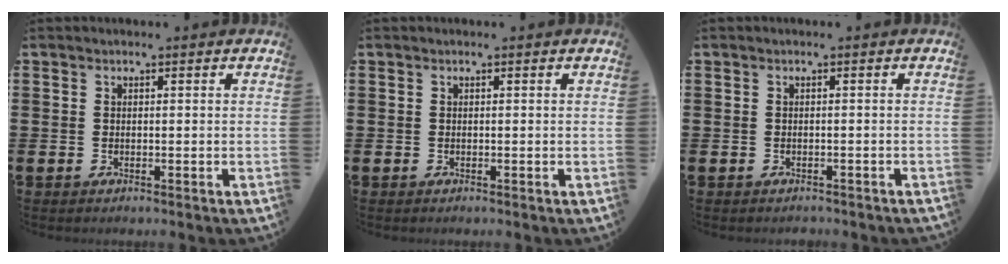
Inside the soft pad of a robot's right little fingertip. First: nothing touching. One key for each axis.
{"total": 0.0}
{"total": 0.5, "fx": -0.5, "fy": 0.1, "fz": 0.0, "tx": -0.002, "ty": -0.002, "tz": -0.011}